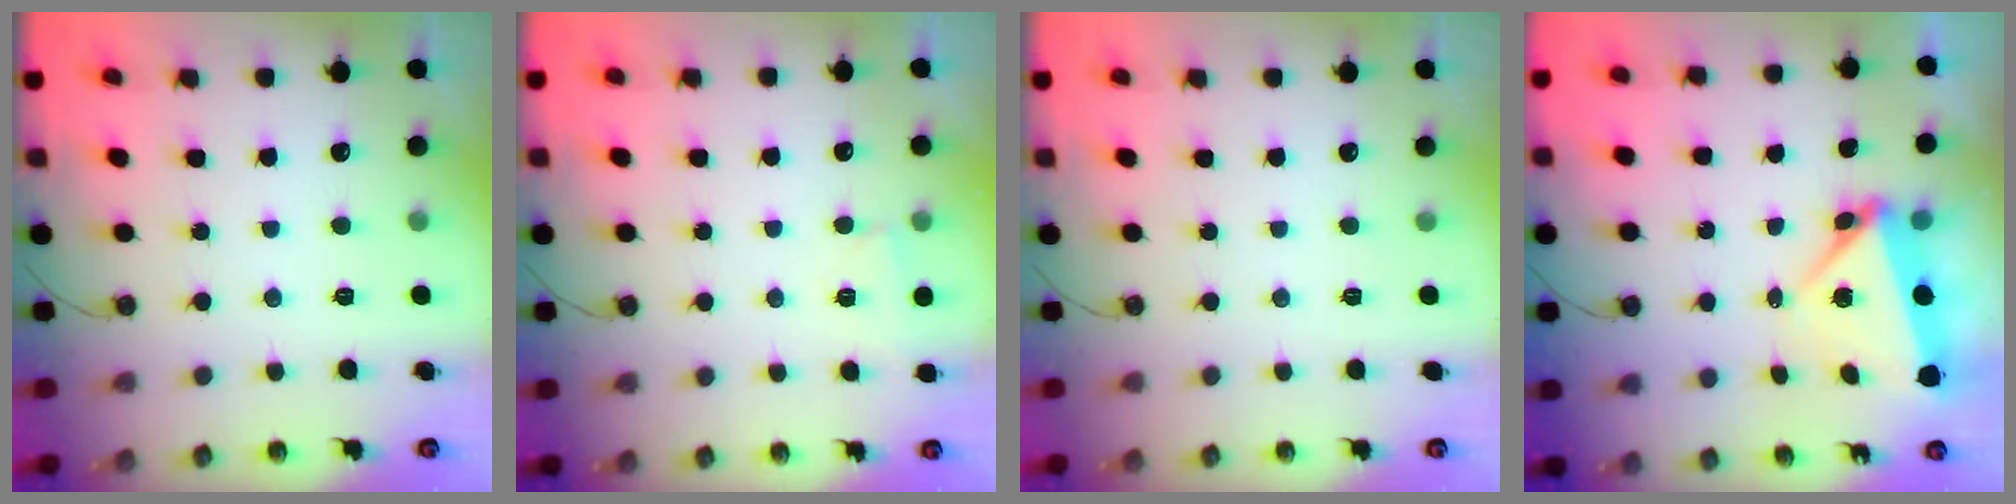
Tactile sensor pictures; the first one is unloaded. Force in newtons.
{"total": 2.1, "press": 2.1, "slide": 0.4}
{"total": 0.0}
{"total": 5.9, "press": 5.9, "slide": 0.3}